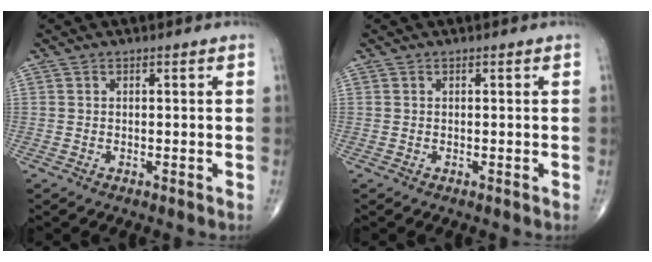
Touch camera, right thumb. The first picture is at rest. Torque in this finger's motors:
{"motor_torque": [-0.08, 0.01, 0.03, -0.01, 0.00]}